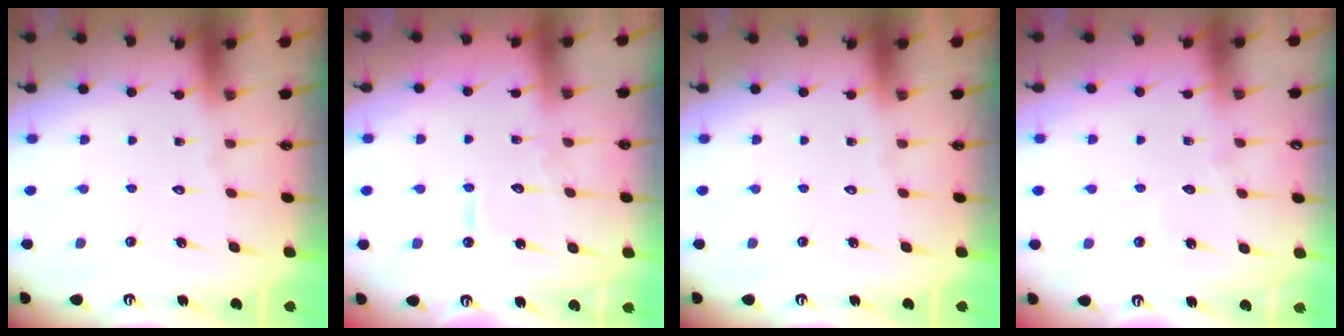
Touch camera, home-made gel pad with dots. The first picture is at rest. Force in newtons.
{"total": 5.9, "press": 5.8, "slide": 0.5}
{"total": 0.0}
{"total": 4.4, "press": 4.3, "slide": 0.4}